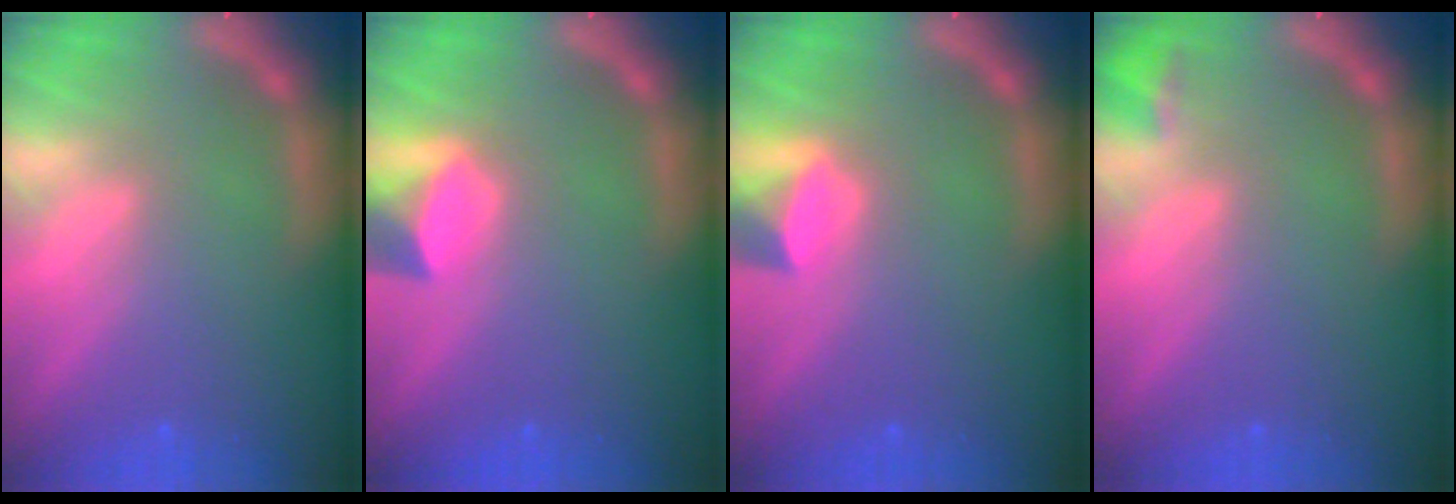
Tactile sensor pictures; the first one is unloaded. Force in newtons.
{"total": 3.0}
{"total": 2.4}
{"total": 1.4}